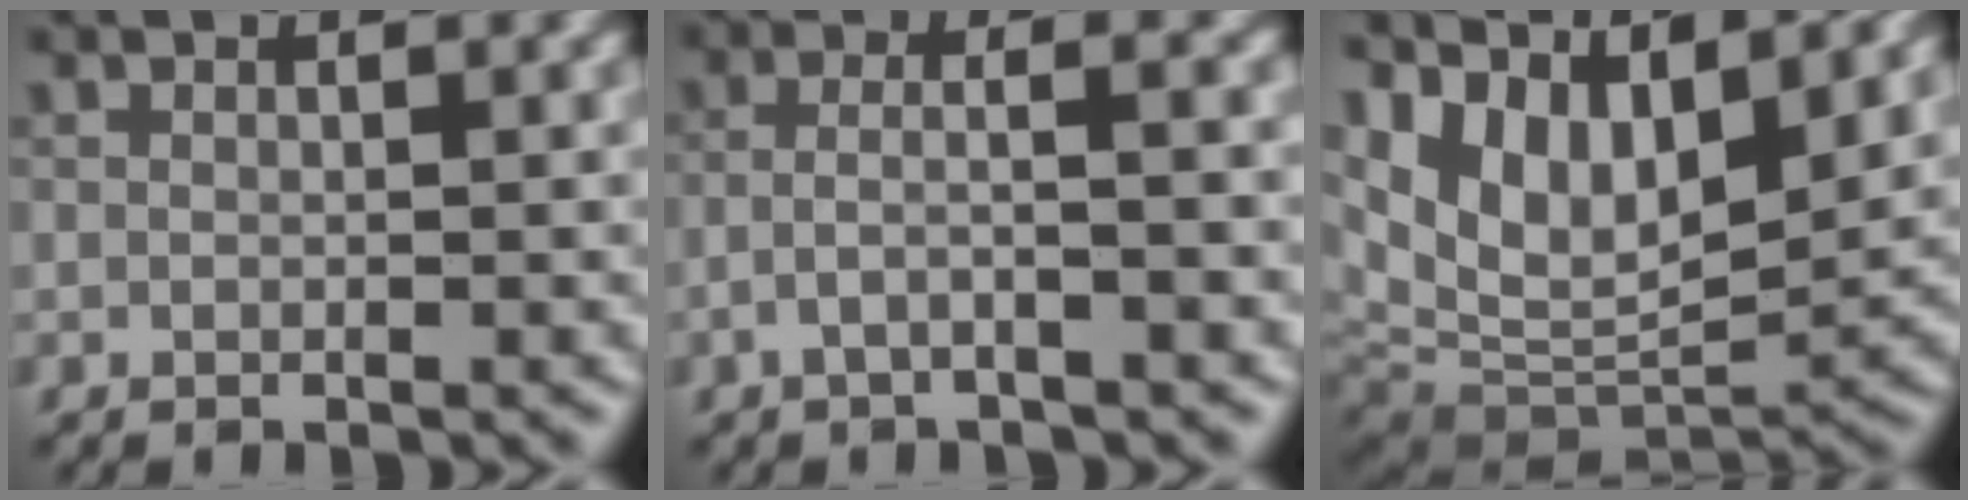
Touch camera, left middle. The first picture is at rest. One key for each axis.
{"total": 3.4, "fx": -1.3, "fy": 0.9, "fz": 3.0, "tx": -0.049, "ty": 0.014, "tz": -0.034}
{"total": 13.3, "fx": 5.0, "fy": 7.0, "fz": 10.1, "tx": -0.179, "ty": 0.006, "tz": 0.097}